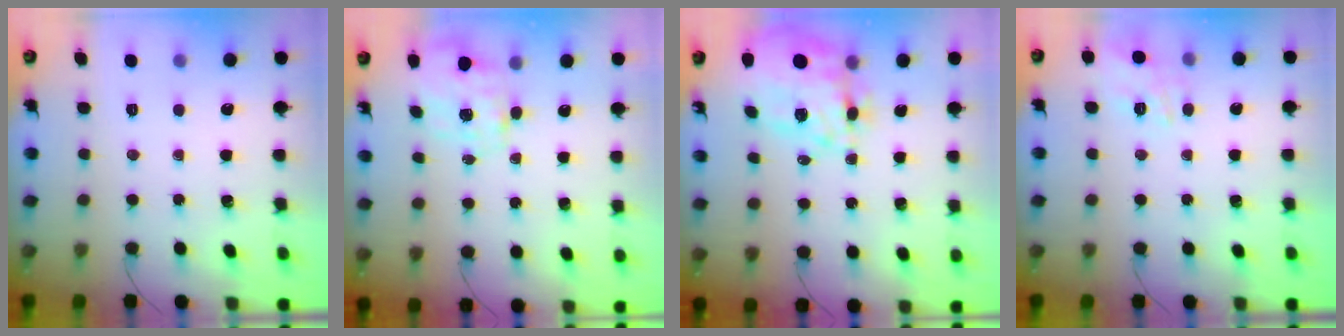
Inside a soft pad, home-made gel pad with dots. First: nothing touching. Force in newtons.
{"total": 2.7, "press": 2.6, "slide": 0.8}
{"total": 17.0, "press": 16.2, "slide": 5.2}
{"total": 13.8, "press": 13.8, "slide": 0.6}